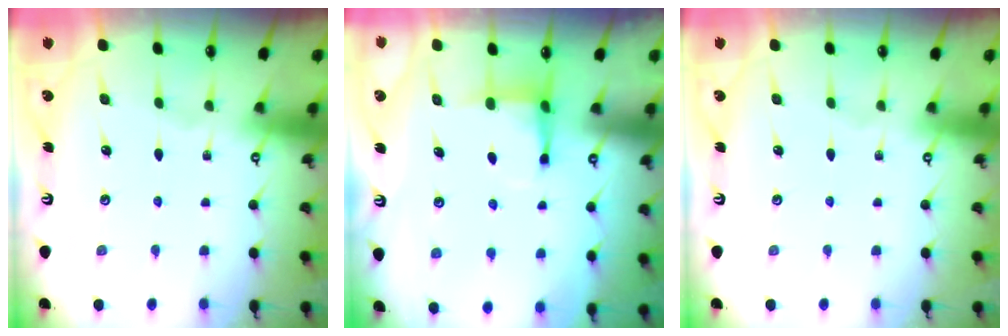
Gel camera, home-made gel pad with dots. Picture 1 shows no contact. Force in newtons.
{"total": 4.3, "press": 4.2, "slide": 0.7}
{"total": 0.0}